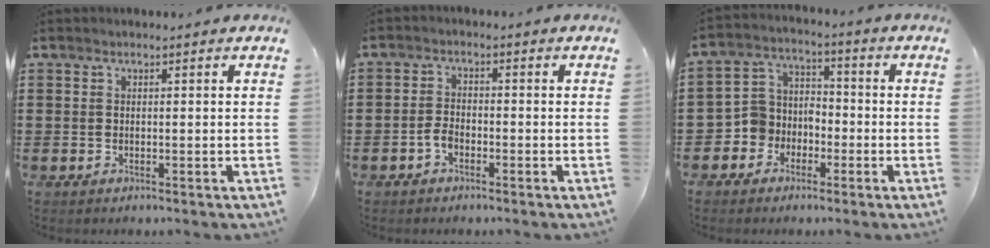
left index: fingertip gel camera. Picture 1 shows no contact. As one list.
[{"total": 2.3, "force": [-1.1, 1.3, 1.6], "torque": [-0.046, -0.001, -0.027]}, {"total": 5.6, "force": [-3.3, 4.5, 0.2], "torque": [-0.032, 0.010, -0.072]}]